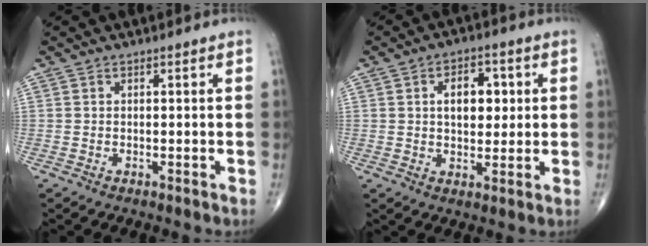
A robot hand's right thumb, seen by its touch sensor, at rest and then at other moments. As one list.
[{"total": 8.0, "force": [1.6, 4.9, 6.1], "torque": [-0.061, 0.000, 0.023]}]